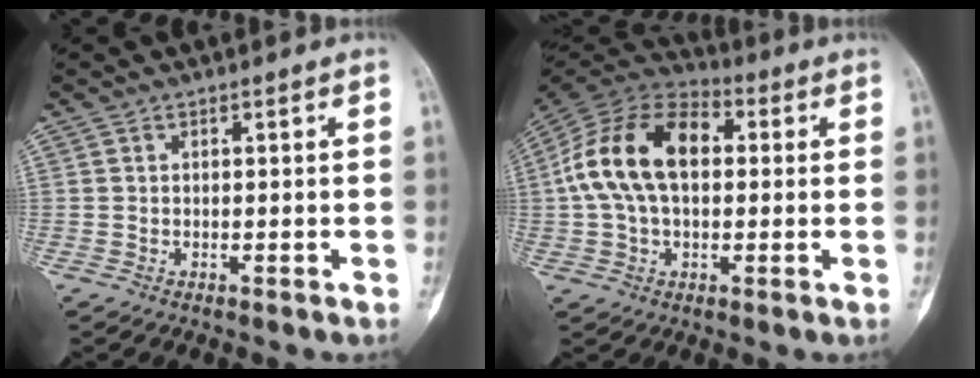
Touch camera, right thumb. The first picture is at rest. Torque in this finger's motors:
{"motor_torque": [0.35, 2.26, 1.00, -0.68, 0.55]}